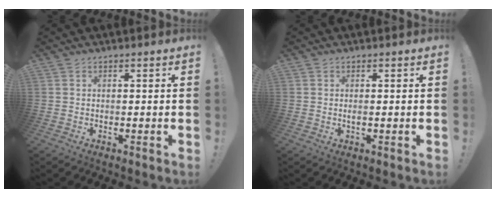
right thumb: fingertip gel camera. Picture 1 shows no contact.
{"total": 0.9, "force": [-0.2, 0.0, 0.8], "torque": [-0.011, -0.002, -0.006]}